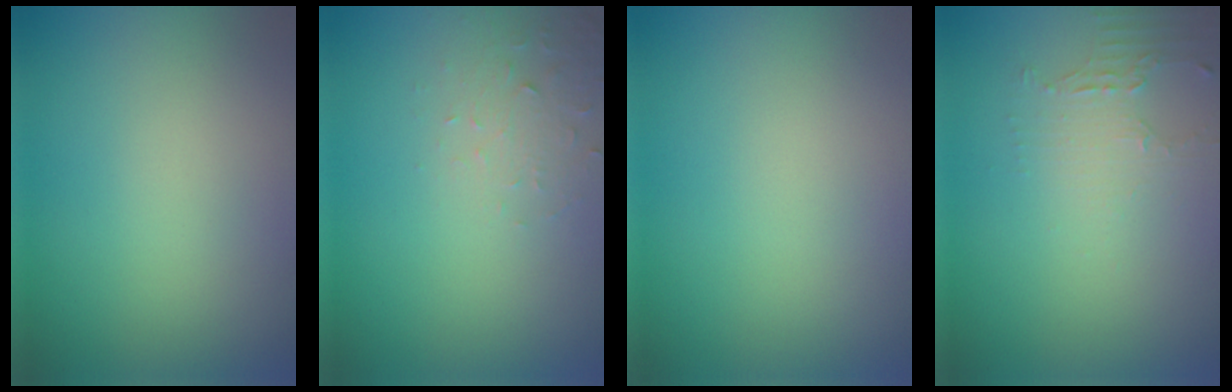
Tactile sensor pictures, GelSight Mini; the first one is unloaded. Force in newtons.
{"total": 1.9, "press": 1.8, "slide": 0.4}
{"total": 0.0}
{"total": 2.0, "press": 1.5, "slide": 1.3}